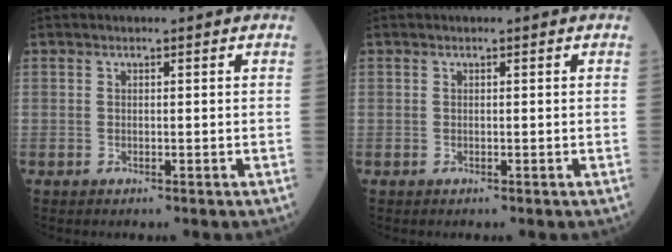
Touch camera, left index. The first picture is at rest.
{"total": 0.0}